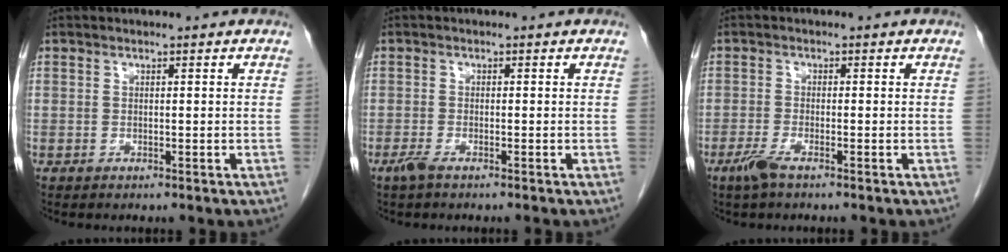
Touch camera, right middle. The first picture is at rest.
{"total": 1.7, "force": [-1.3, 0.2, 1.1], "torque": [-0.029, -0.004, -0.027]}
{"total": 2.7, "force": [-1.8, 0.3, 1.9], "torque": [-0.047, -0.005, -0.040]}